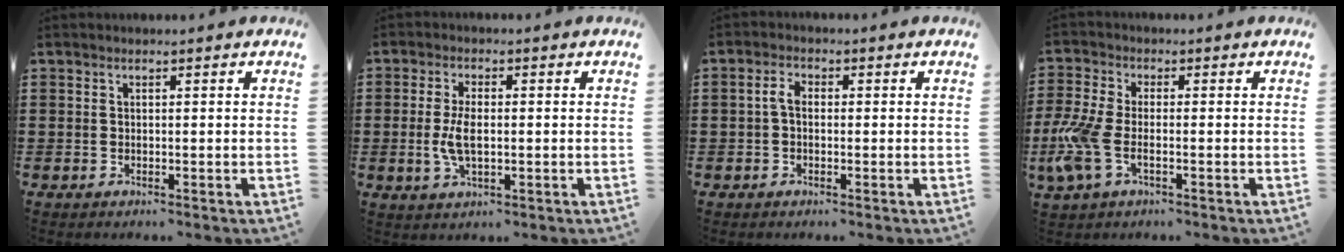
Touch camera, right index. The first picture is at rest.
{"total": 5.4, "force": [-0.3, 2.5, 4.8], "torque": [-0.109, -0.003, -0.011]}
{"total": 2.6, "force": [-0.3, 1.5, 2.1], "torque": [-0.048, 0.002, -0.010]}
{"total": 6.9, "force": [-2.0, 3.1, 5.8], "torque": [-0.147, -0.012, -0.042]}